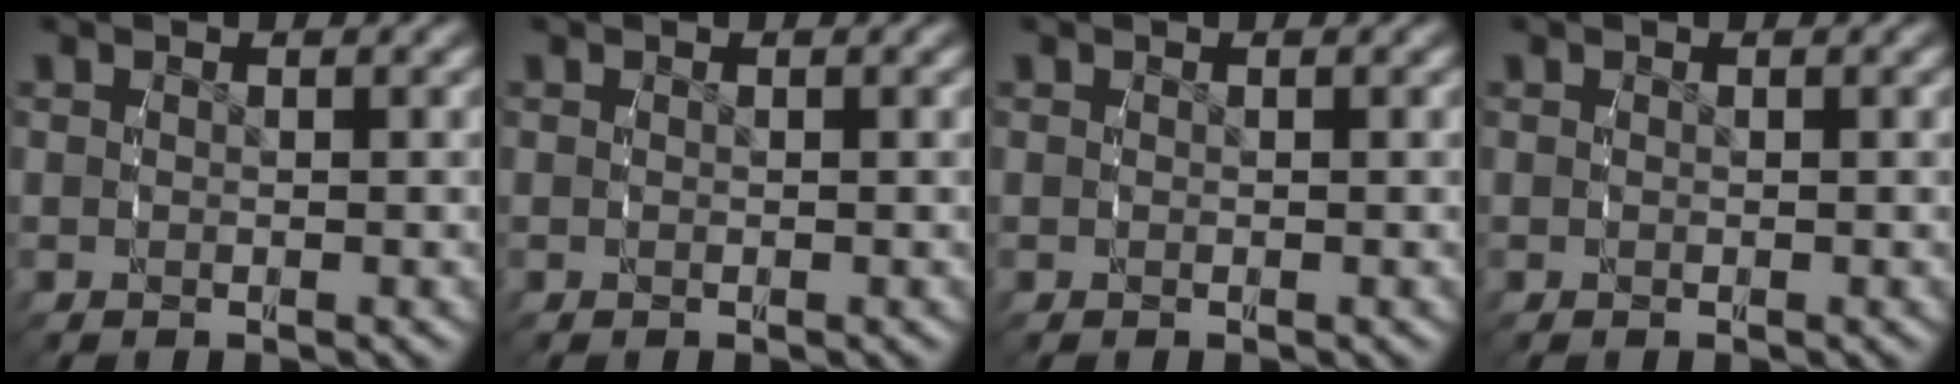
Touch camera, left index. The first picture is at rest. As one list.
[{"total": 0.0}, {"total": 0.0}, {"total": 0.0}]